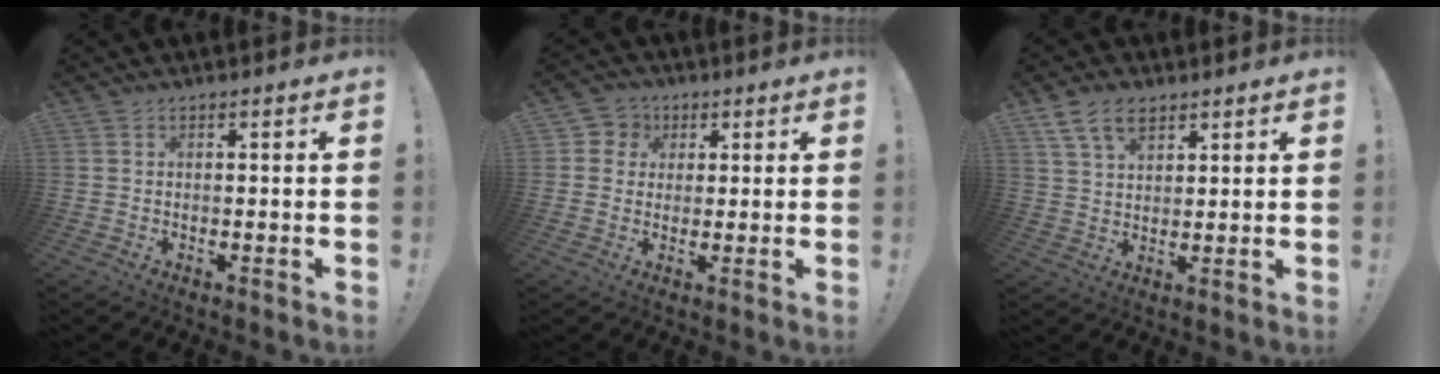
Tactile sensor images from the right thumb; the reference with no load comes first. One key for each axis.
{"total": 5.1, "fx": 1.0, "fy": 4.9, "fz": 1.1, "tx": -0.018, "ty": -0.002, "tz": 0.019}
{"total": 8.6, "fx": 5.2, "fy": 5.0, "fz": 4.7, "tx": -0.084, "ty": -0.010, "tz": 0.101}